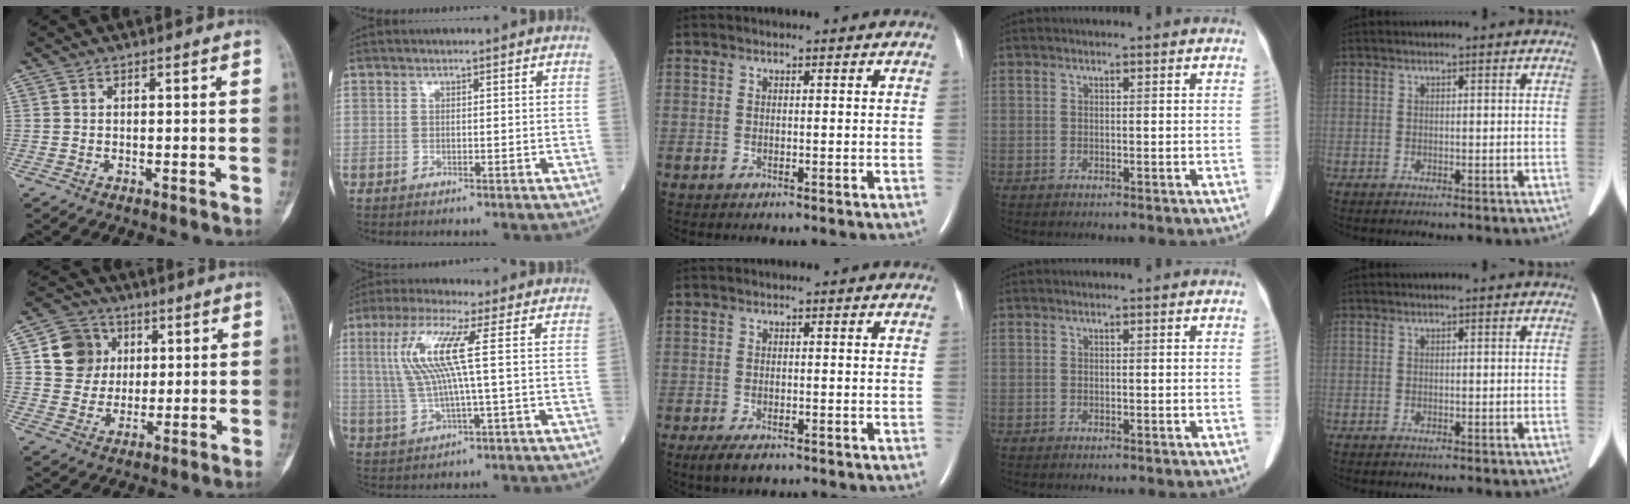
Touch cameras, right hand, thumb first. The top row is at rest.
{"thumb": {"total": 10.1, "force": [2.7, 9.2, 3.4], "torque": [-0.023, -0.003, 0.046]}, "index": {"total": 9.3, "force": [2.1, -0.1, 9.1], "torque": [-0.203, 0.012, 0.044]}, "middle": {"total": 3.5, "force": [-2.4, 1.3, 2.2], "torque": [-0.046, -0.007, -0.035]}}